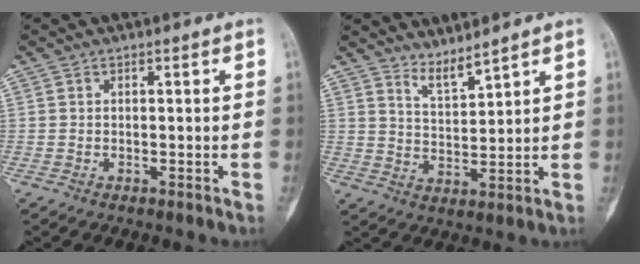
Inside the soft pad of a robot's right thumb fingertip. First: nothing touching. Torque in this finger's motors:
{"motor_torque": [-0.38, 0.31, 0.51, 0.11, -0.11]}